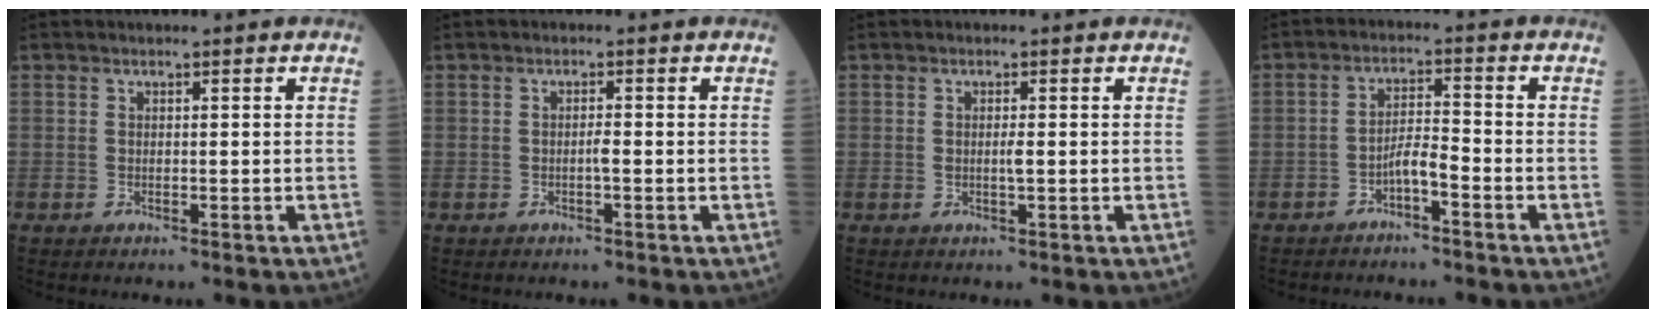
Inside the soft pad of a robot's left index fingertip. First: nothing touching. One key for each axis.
{"total": 1.0, "fx": -0.3, "fy": 0.1, "fz": 1.0, "tx": -0.019, "ty": 0.001, "tz": -0.005}
{"total": 1.2, "fx": 0.0, "fy": 0.1, "fz": 1.2, "tx": -0.025, "ty": -0.002, "tz": 0.000}
{"total": 3.4, "fx": -2.2, "fy": 0.4, "fz": 2.5, "tx": -0.046, "ty": 0.005, "tz": -0.041}